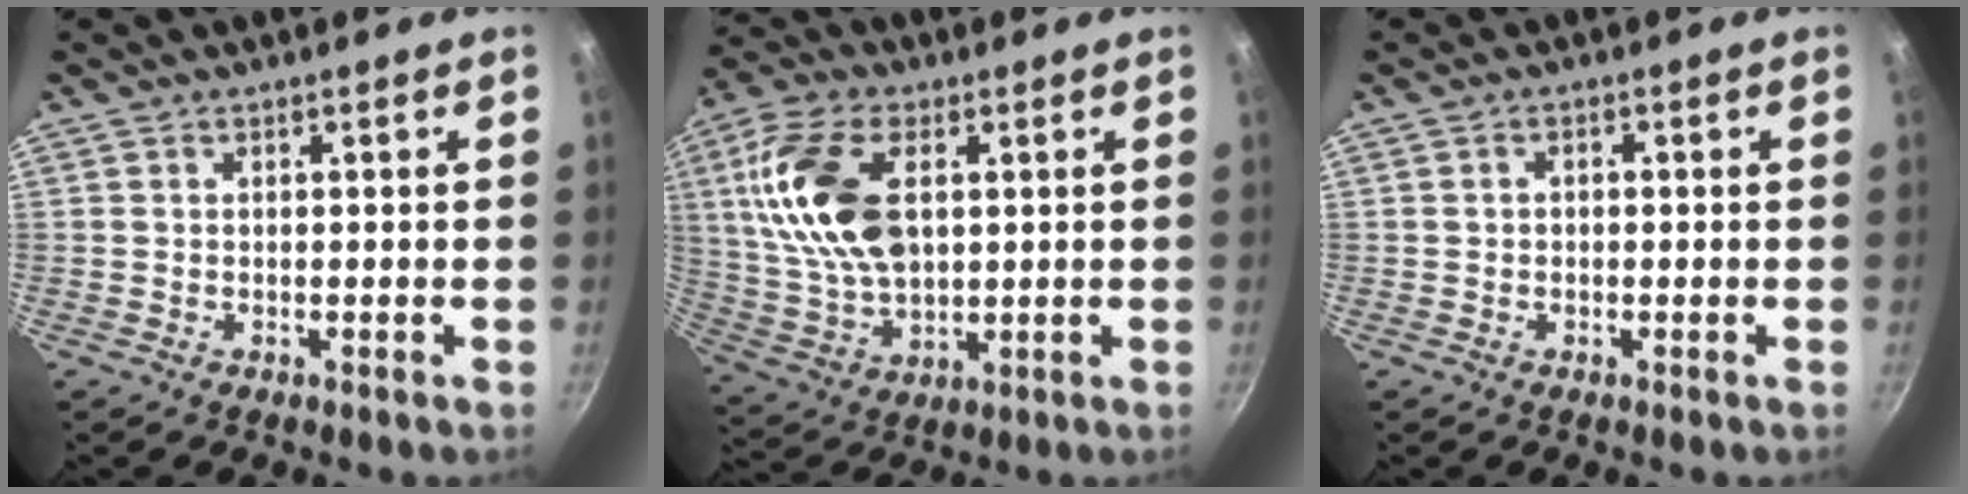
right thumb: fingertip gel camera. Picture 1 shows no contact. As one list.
[{"total": 17.4, "force": [4.0, 10.2, 13.5], "torque": [-0.248, -0.005, 0.082]}, {"total": 1.1, "force": [-0.2, 0.9, 0.7], "torque": [-0.013, 0.008, -0.004]}]